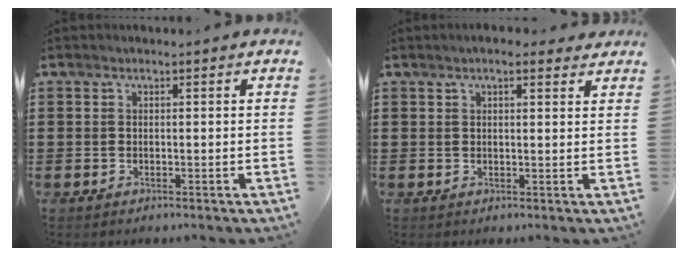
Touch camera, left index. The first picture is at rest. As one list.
[{"total": 2.5, "force": [1.9, 0.5, 1.6], "torque": [-0.034, 0.004, 0.034]}]